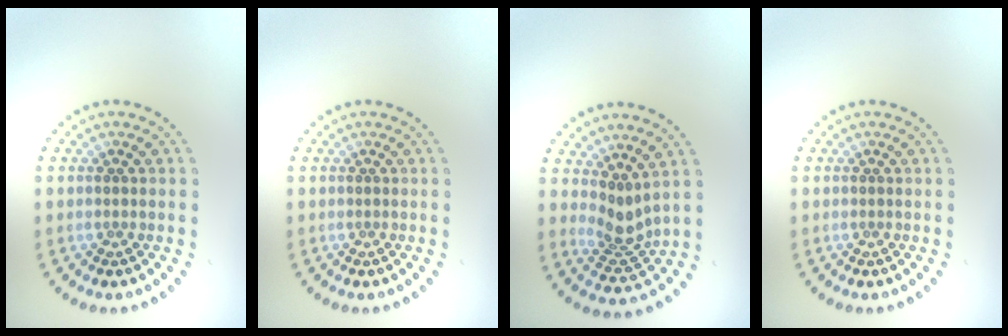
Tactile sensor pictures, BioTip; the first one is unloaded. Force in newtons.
{"total": 0.0}
{"total": 2.6, "press": 1.8, "slide": 1.9}
{"total": 0.0}